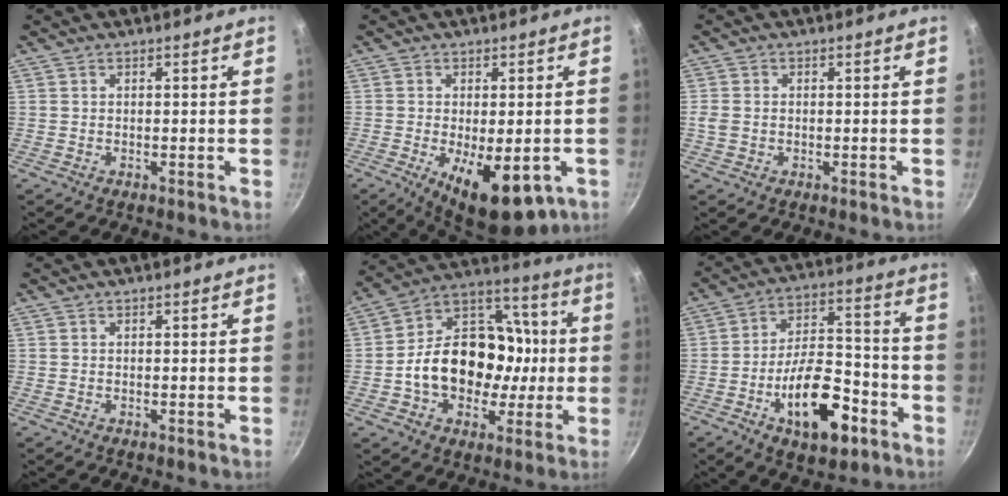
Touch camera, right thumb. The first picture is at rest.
{"total": 12.8, "force": [-4.1, 5.6, 10.8], "torque": [-0.139, -0.010, -0.044]}
{"total": 2.4, "force": [-0.4, 2.0, 1.3], "torque": [-0.025, 0.004, -0.007]}
{"total": 0.0}
{"total": 21.2, "force": [-2.0, 16.4, 13.4], "torque": [-0.189, 0.047, -0.038]}
{"total": 16.8, "force": [-7.3, 8.0, 12.8], "torque": [-0.180, 0.054, -0.113]}